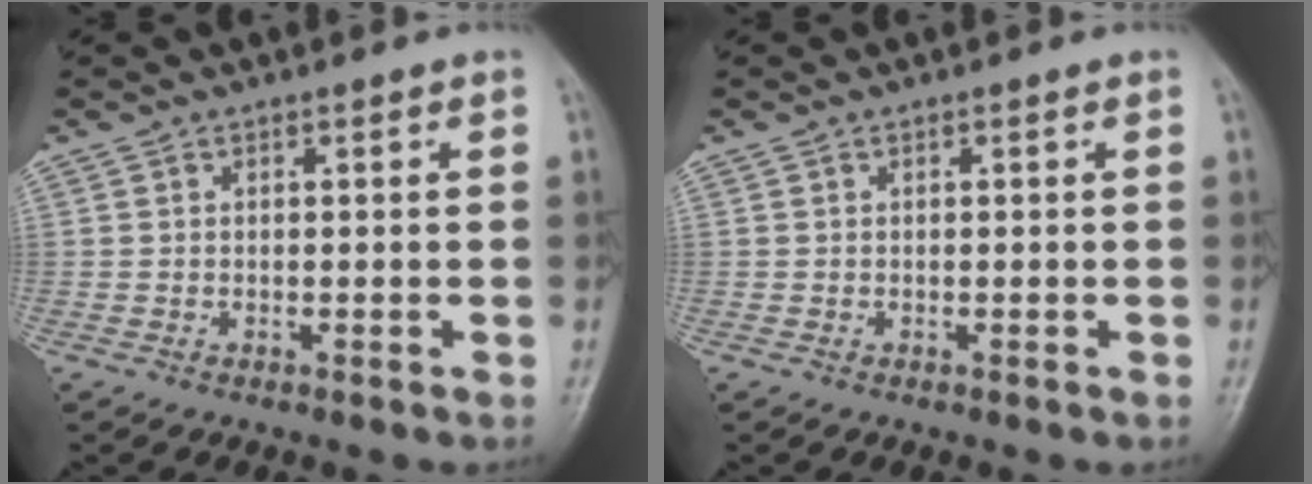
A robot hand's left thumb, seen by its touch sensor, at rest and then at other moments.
{"total": 0.0}